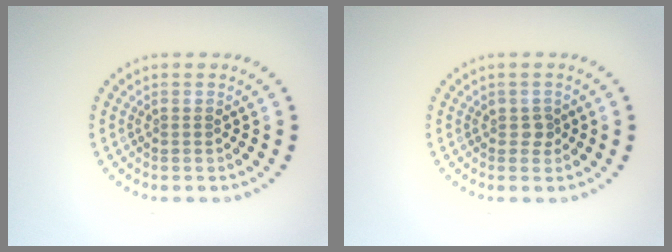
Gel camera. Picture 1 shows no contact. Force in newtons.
{"total": 0.9, "press": 0.8, "slide": 0.3}